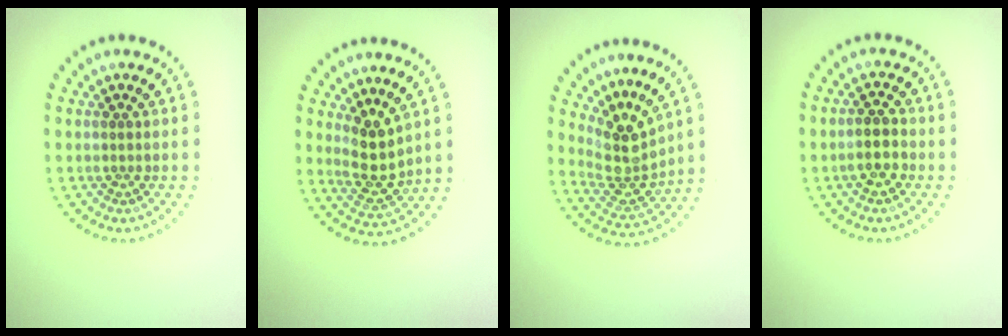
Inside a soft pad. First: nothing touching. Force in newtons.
{"total": 3.2, "press": 2.8, "slide": 1.5}
{"total": 4.1, "press": 2.9, "slide": 2.9}
{"total": 2.4, "press": 2.3, "slide": 0.9}